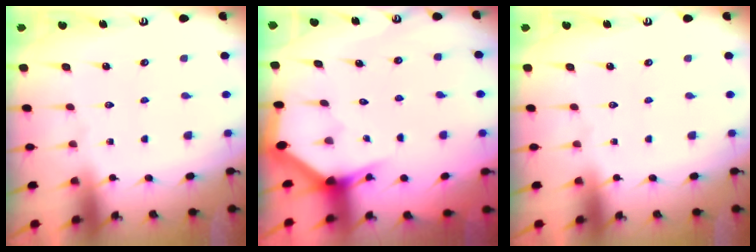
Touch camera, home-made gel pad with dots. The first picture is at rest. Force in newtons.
{"total": 2.8, "press": 2.8, "slide": 0.0}
{"total": 0.0}